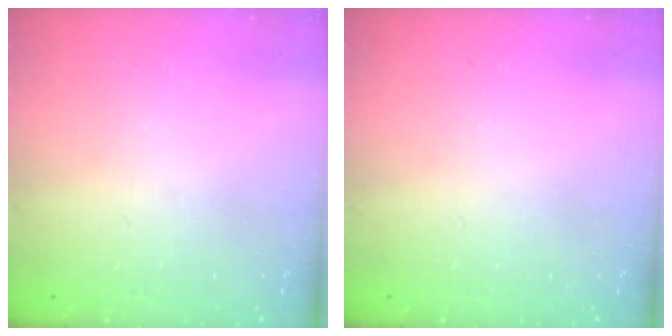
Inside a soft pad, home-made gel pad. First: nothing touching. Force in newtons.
{"total": 0.0}